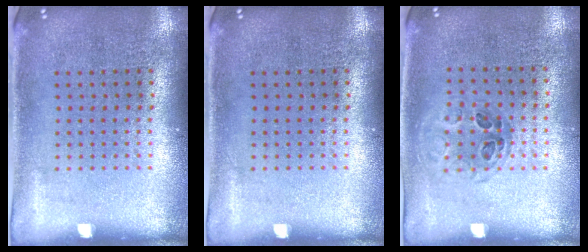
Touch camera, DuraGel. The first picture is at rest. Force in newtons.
{"total": 0.0}
{"total": 1.0, "press": 0.7, "slide": 0.6}